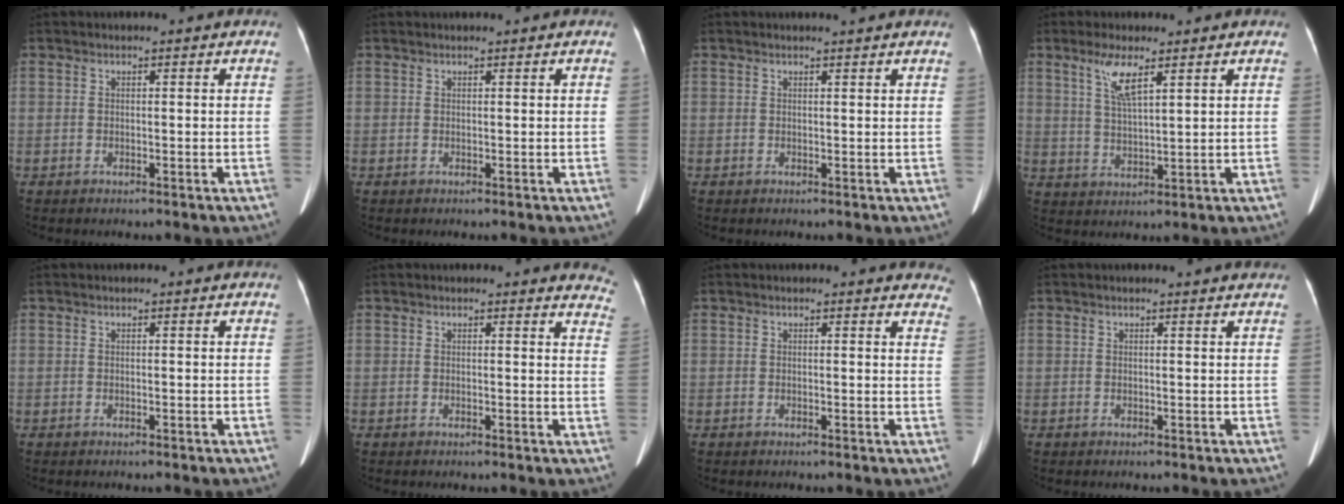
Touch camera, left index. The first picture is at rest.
{"total": 0.6, "force": [0.5, -0.1, 0.2], "torque": [-0.004, 0.007, 0.012]}
{"total": 1.7, "force": [1.6, -0.3, 0.6], "torque": [-0.012, 0.002, 0.020]}
{"total": 5.3, "force": [3.0, 0.4, 4.4], "torque": [-0.089, 0.000, 0.062]}
{"total": 0.0}
{"total": 5.9, "force": [5.7, 1.3, 0.5], "torque": [0.026, -0.028, 0.021]}
{"total": 6.2, "force": [5.8, 1.7, 1.0], "torque": [0.021, -0.016, 0.027]}
{"total": 2.1, "force": [2.0, 0.0, 0.3], "torque": [-0.008, 0.000, 0.015]}